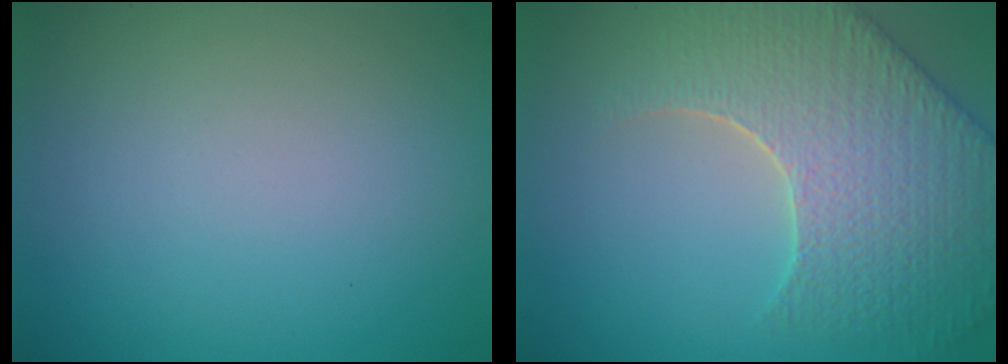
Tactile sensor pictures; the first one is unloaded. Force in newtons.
{"total": 7.5, "press": 6.2, "slide": 4.2}